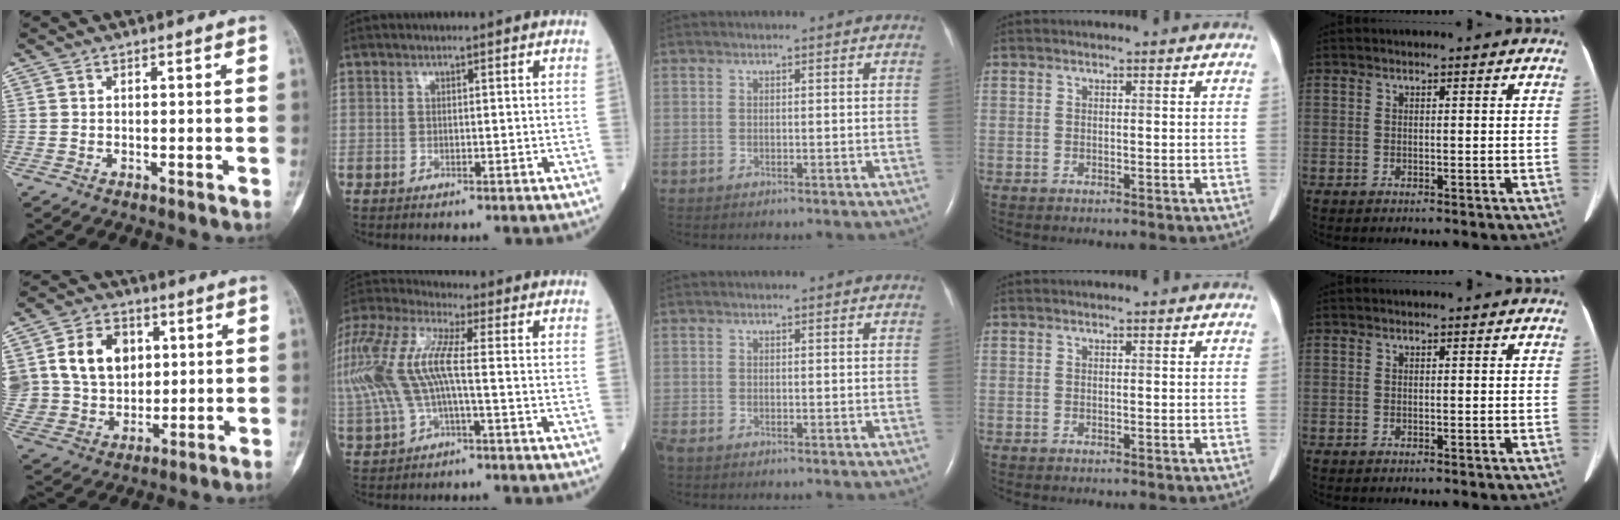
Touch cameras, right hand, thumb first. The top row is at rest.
{"thumb": {"total": 16.1, "force": [4.3, 12.7, 8.9], "torque": [-0.142, 0.002, 0.090]}, "index": {"total": 15.8, "force": [-0.1, 4.8, 15.1], "torque": [-0.357, 0.025, -0.005]}, "middle": {"total": 0.9, "force": [-0.8, 0.2, 0.4], "torque": [-0.017, -0.005, -0.015]}}